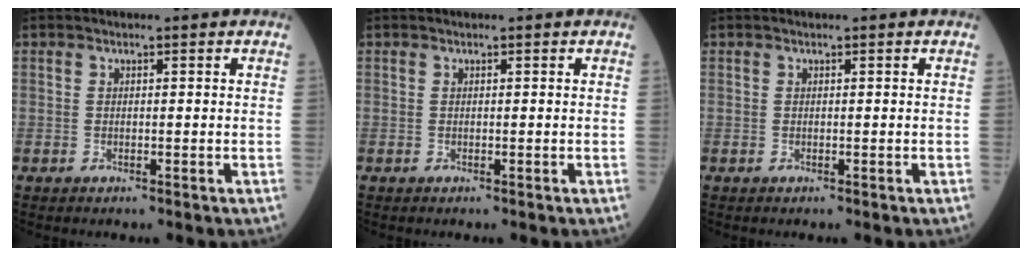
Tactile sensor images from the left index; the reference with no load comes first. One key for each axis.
{"total": 0.0}
{"total": 0.0}